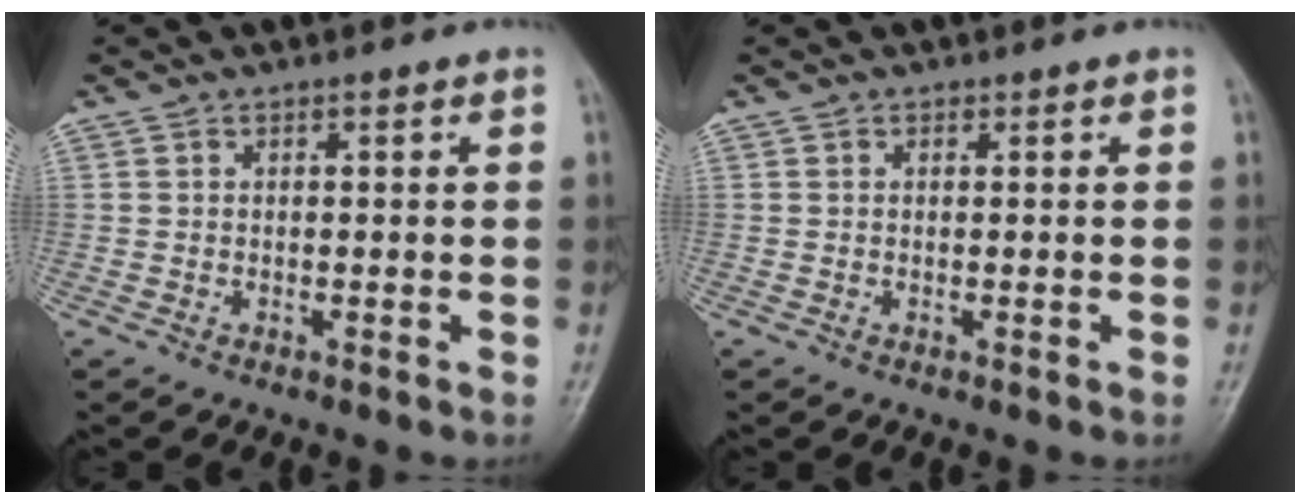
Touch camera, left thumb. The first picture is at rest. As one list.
[{"total": 0.0}]